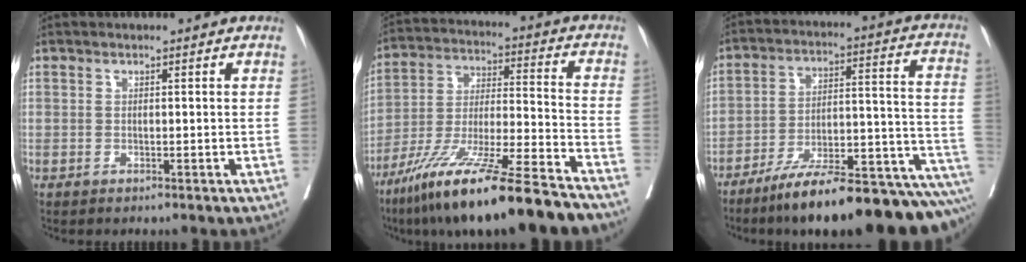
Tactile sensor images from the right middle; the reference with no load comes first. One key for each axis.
{"total": 20.8, "fx": -15.4, "fy": 0.7, "fz": 14.1, "tx": -0.240, "ty": -0.041, "tz": -0.268}
{"total": 23.7, "fx": -18.9, "fy": 3.5, "fz": 13.9, "tx": -0.125, "ty": 0.032, "tz": -0.276}